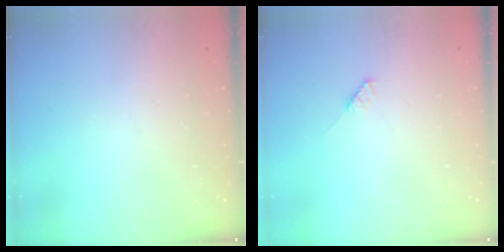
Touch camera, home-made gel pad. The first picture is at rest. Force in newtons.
{"total": 3.0, "press": 3.0, "slide": 0.2}